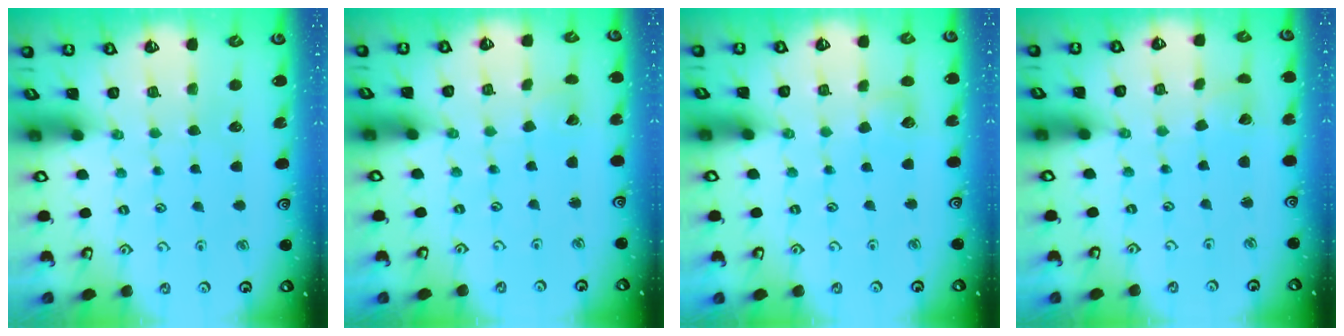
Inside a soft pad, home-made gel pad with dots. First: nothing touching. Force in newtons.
{"total": 2.5, "press": 2.5, "slide": 0.3}
{"total": 5.6, "press": 5.6, "slide": 0.5}
{"total": 2.4, "press": 2.4, "slide": 0.2}